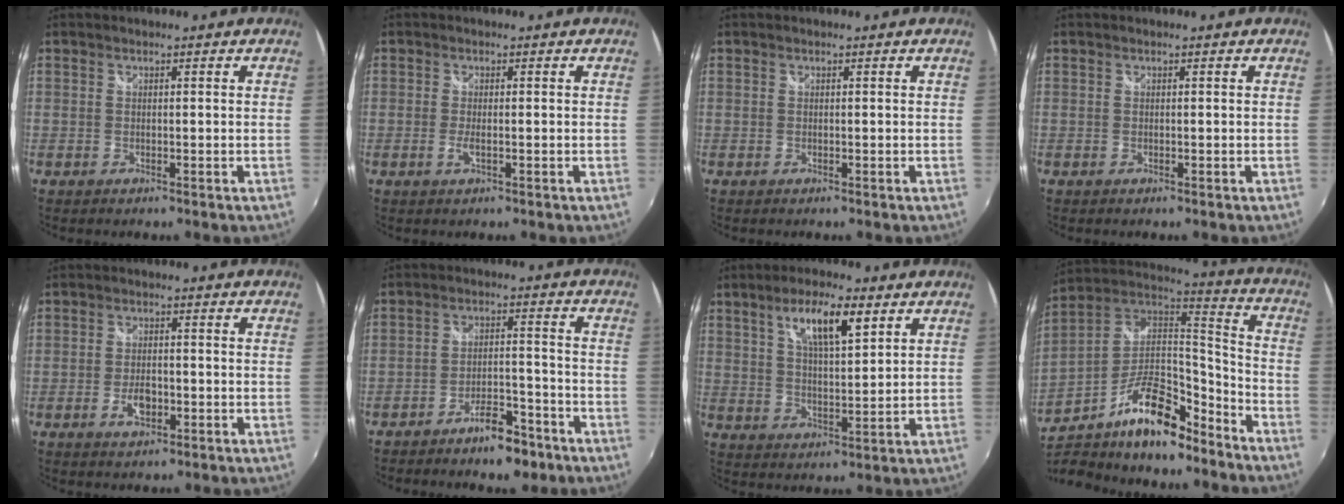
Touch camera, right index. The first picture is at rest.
{"total": 1.9, "force": [-0.5, 0.2, 1.8], "torque": [-0.037, -0.004, -0.008]}
{"total": 0.0}
{"total": 0.0}
{"total": 4.0, "force": [-1.5, 2.0, 3.1], "torque": [-0.063, -0.002, -0.025]}
{"total": 8.6, "force": [-6.5, 3.1, 4.6], "torque": [-0.084, 0.018, -0.094]}
{"total": 9.4, "force": [4.9, 2.5, 7.6], "torque": [-0.135, 0.008, 0.088]}
{"total": 23.6, "force": [-13.8, 9.6, 16.6], "torque": [-0.317, -0.003, -0.227]}